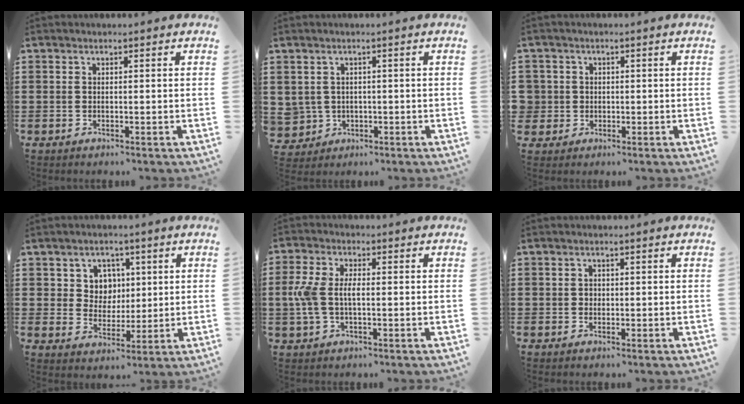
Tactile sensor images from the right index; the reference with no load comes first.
{"total": 2.3, "force": [0.3, 2.3, 0.0], "torque": [-0.021, 0.005, 0.001]}
{"total": 2.7, "force": [-0.2, 2.7, 0.0], "torque": [-0.013, 0.011, -0.008]}
{"total": 5.3, "force": [2.0, 4.7, 1.4], "torque": [-0.044, 0.009, 0.034]}
{"total": 5.5, "force": [-0.3, 2.7, 4.8], "torque": [-0.125, -0.006, -0.017]}
{"total": 0.8, "force": [0.1, 0.7, 0.3], "torque": [-0.009, 0.003, 0.002]}